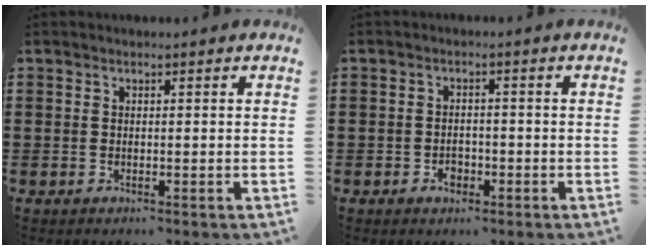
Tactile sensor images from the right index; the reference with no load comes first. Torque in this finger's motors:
{"motor_torque": [1.94, 0.20, 0.03, 0.00]}